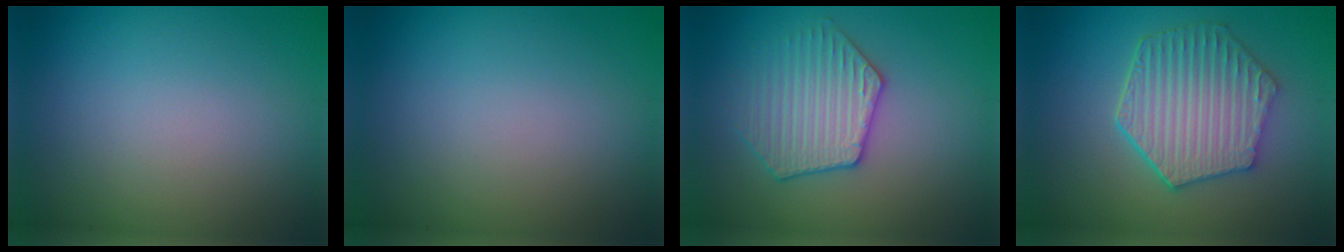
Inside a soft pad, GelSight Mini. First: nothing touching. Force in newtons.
{"total": 0.0}
{"total": 3.6, "press": 3.5, "slide": 0.5}
{"total": 6.4, "press": 5.0, "slide": 4.0}